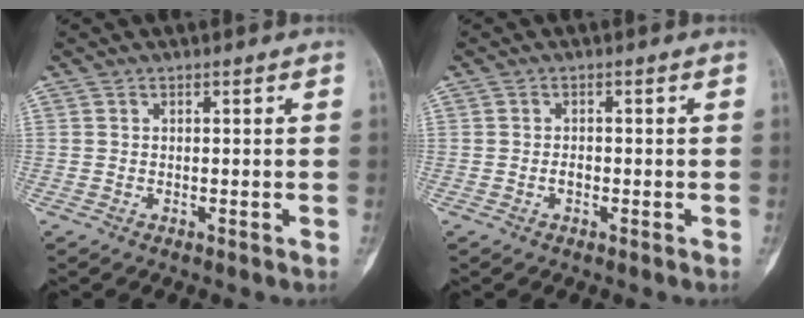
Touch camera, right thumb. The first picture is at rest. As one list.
[{"total": 1.1, "force": [-0.5, 0.7, 0.8], "torque": [-0.010, 0.003, -0.010]}]